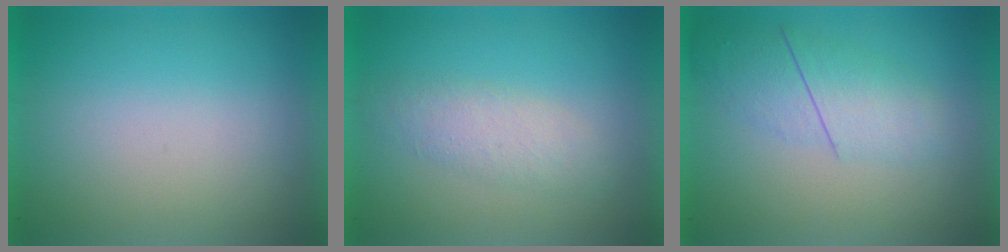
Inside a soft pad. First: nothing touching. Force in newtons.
{"total": 1.8}
{"total": 2.3}